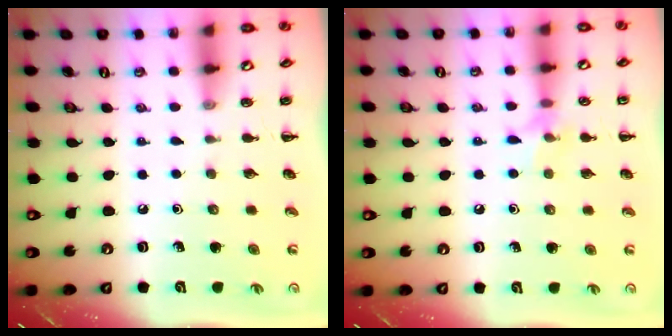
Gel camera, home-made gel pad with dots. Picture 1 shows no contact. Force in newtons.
{"total": 7.1, "press": 6.9, "slide": 1.6}